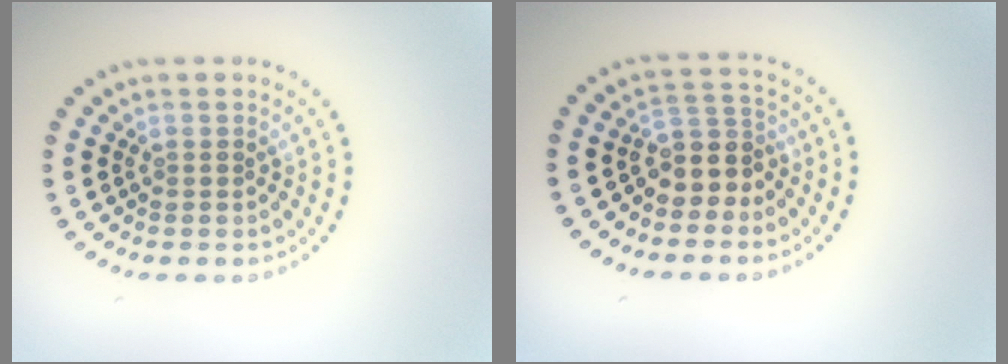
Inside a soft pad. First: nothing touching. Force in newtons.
{"total": 3.2, "press": 2.6, "slide": 1.9}